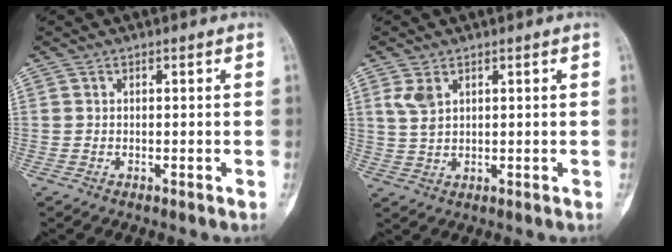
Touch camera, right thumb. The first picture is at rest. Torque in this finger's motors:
{"motor_torque": [0.00, 0.02, 0.31, 0.30, 0.00]}